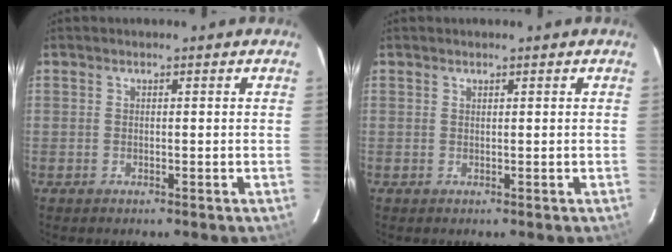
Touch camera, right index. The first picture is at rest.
{"total": 0.0}